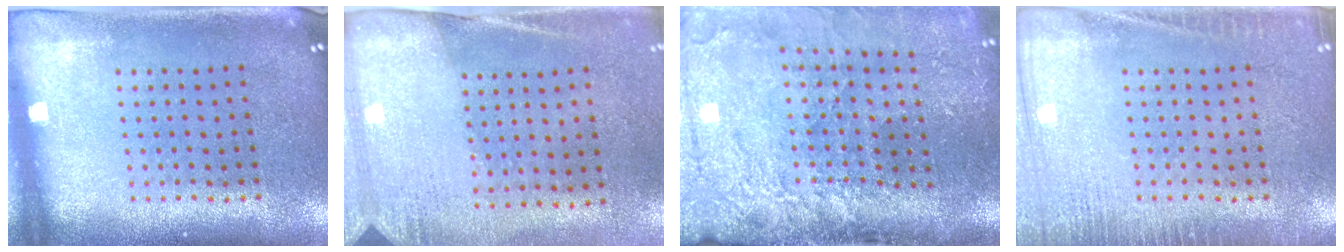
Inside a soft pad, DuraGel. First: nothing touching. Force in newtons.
{"total": 2.6, "press": 2.3, "slide": 1.3}
{"total": 4.4, "press": 3.4, "slide": 2.7}
{"total": 2.9, "press": 2.9, "slide": 0.4}